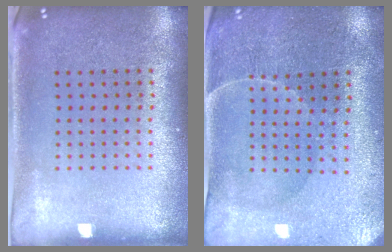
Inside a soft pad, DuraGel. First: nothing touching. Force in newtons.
{"total": 0.6, "press": 0.5, "slide": 0.4}